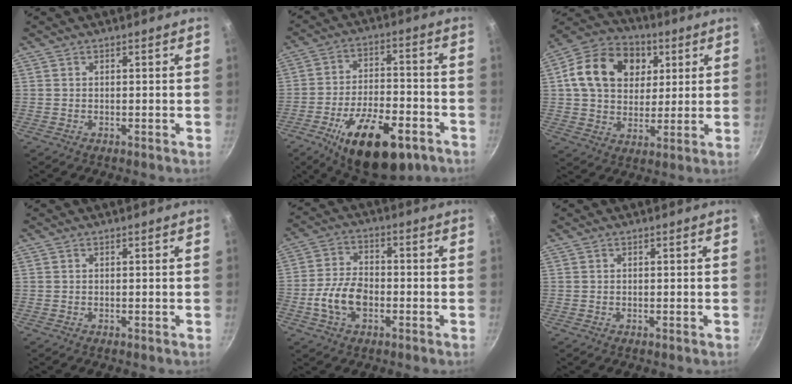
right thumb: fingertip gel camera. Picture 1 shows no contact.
{"total": 20.0, "force": [-10.3, 9.2, 14.6], "torque": [-0.208, 0.042, -0.153]}
{"total": 17.9, "force": [4.9, 13.7, 10.4], "torque": [-0.155, 0.009, 0.072]}
{"total": 0.0}
{"total": 8.9, "force": [-2.8, 5.4, 6.6], "torque": [-0.116, 0.027, -0.060]}
{"total": 0.0}